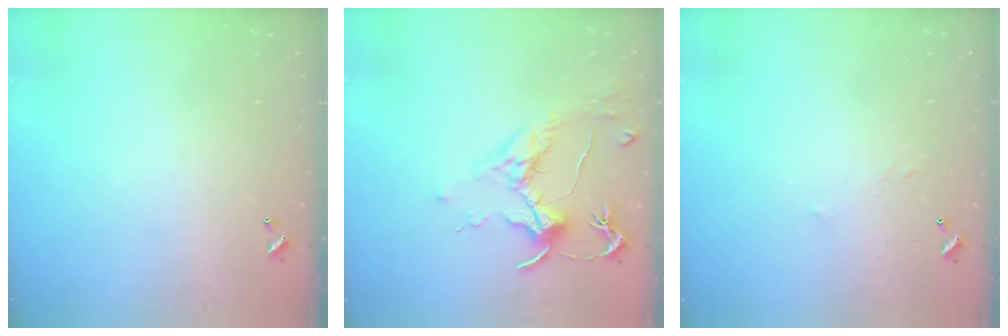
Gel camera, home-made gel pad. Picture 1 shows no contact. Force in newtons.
{"total": 1.7, "press": 1.4, "slide": 0.9}
{"total": 2.9, "press": 2.8, "slide": 0.4}